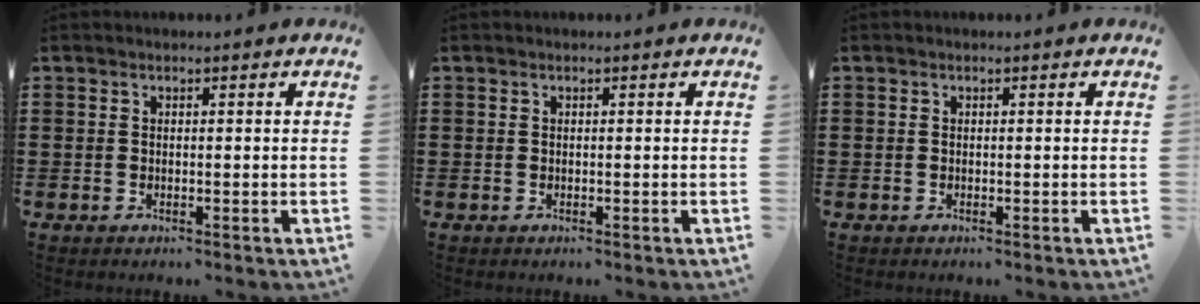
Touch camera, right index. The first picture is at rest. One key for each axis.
{"total": 0.0}
{"total": 0.0}